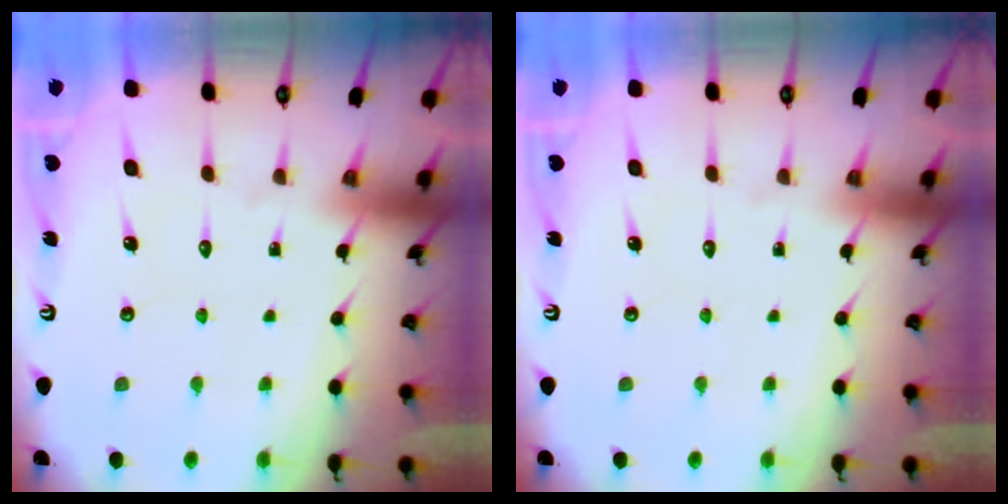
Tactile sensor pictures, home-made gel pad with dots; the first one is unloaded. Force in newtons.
{"total": 0.0}